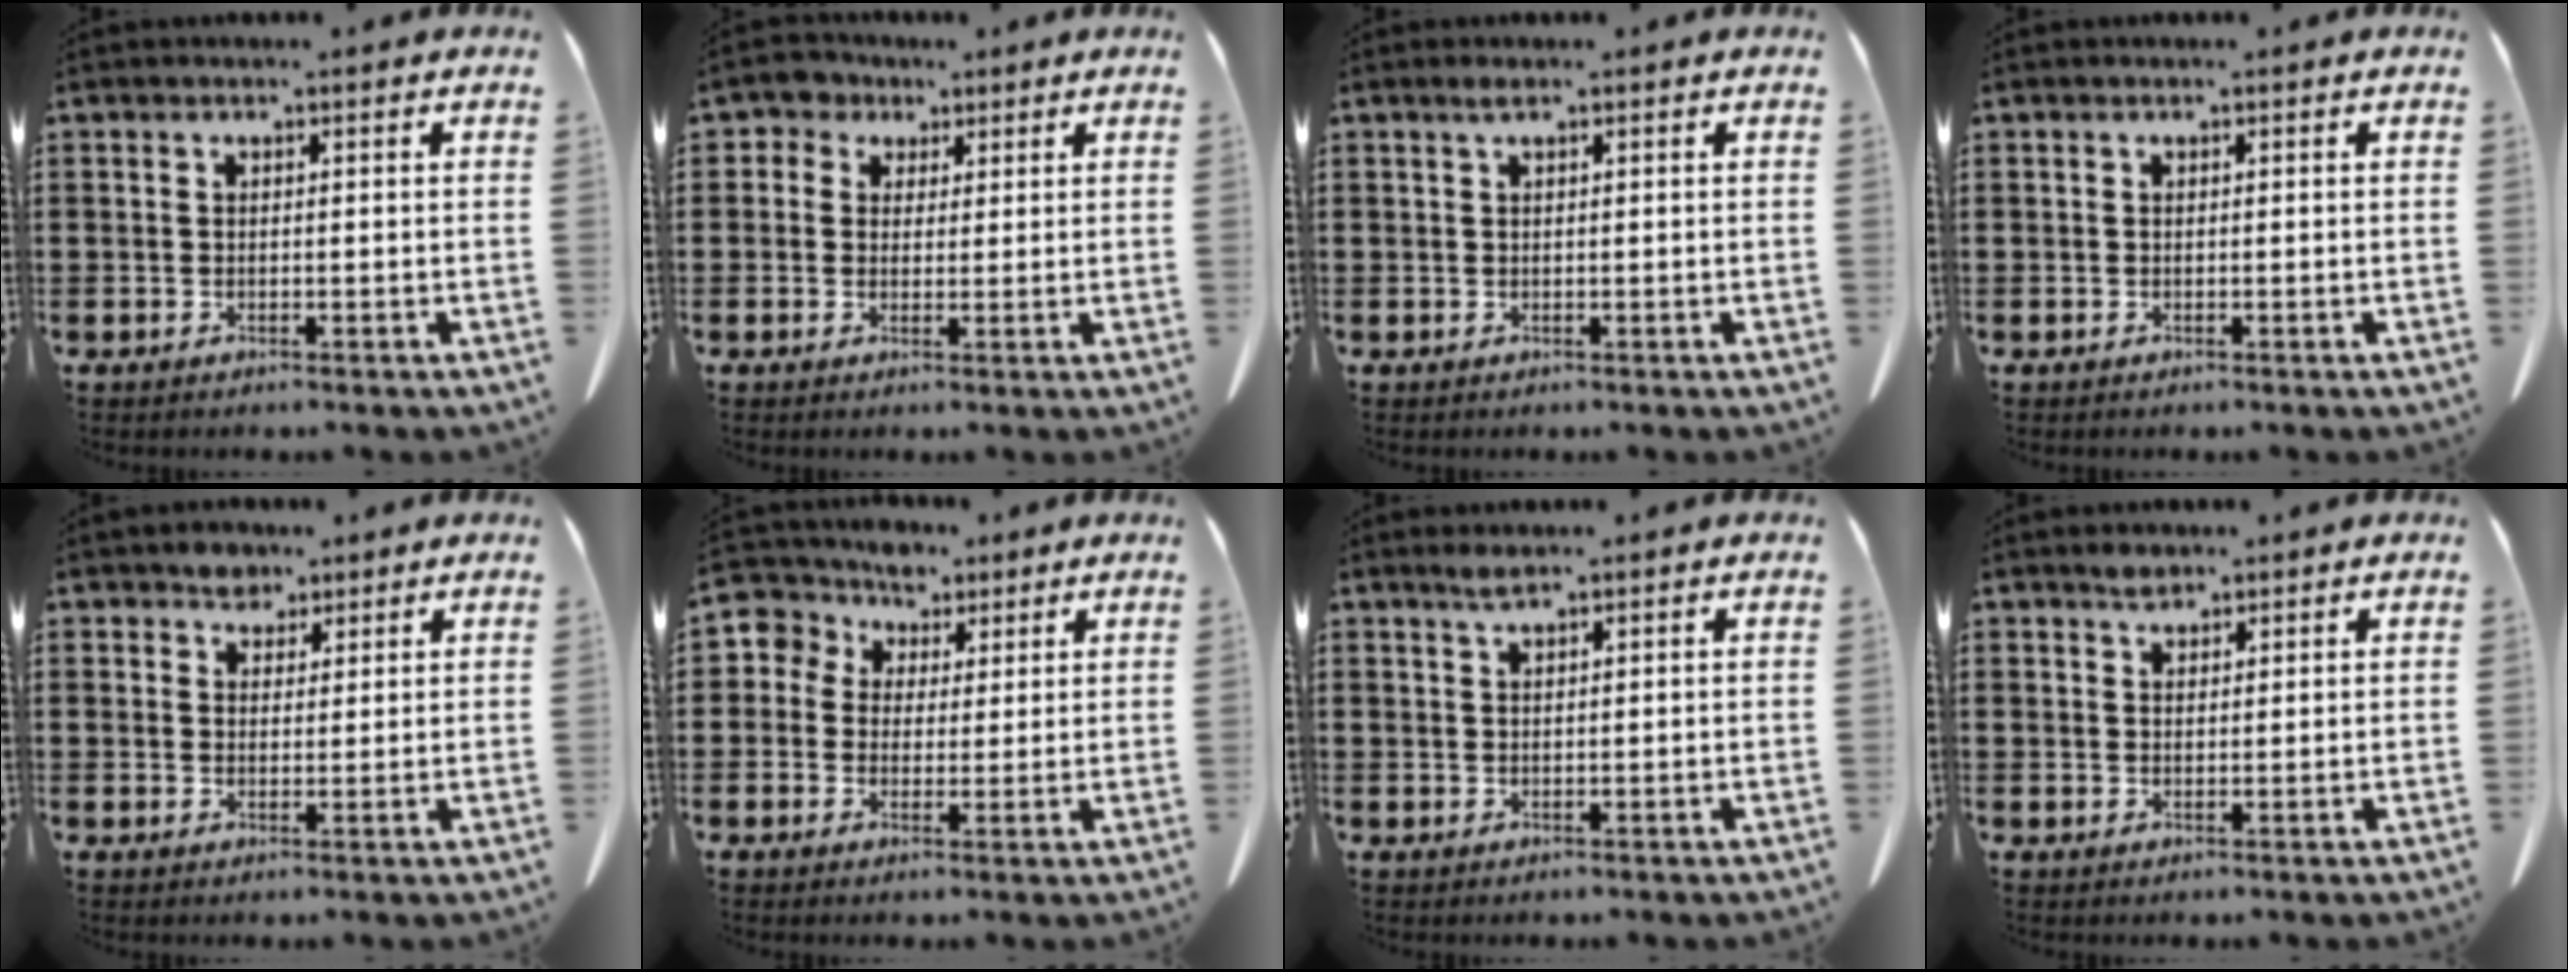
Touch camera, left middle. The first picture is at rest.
{"total": 2.8, "force": [1.6, 2.3, 0.4], "torque": [-0.022, 0.010, 0.027]}
{"total": 0.8, "force": [0.5, 0.0, 0.7], "torque": [-0.014, 0.001, 0.008]}
{"total": 0.0}
{"total": 2.9, "force": [2.3, 1.6, 0.4], "torque": [-0.016, 0.008, 0.046]}
{"total": 5.0, "force": [2.8, 4.2, 0.4], "torque": [-0.041, -0.005, 0.046]}
{"total": 1.5, "force": [1.2, 0.1, 1.0], "torque": [-0.021, -0.001, 0.022]}
{"total": 1.5, "force": [1.3, 0.6, 0.5], "torque": [-0.013, 0.000, 0.026]}